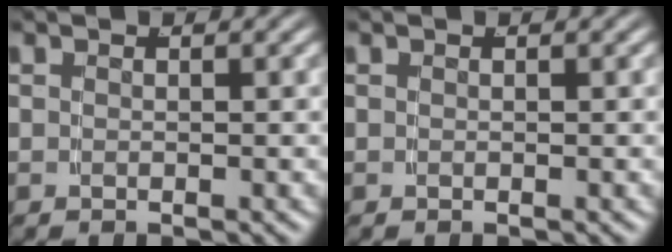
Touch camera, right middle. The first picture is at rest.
{"total": 0.0}